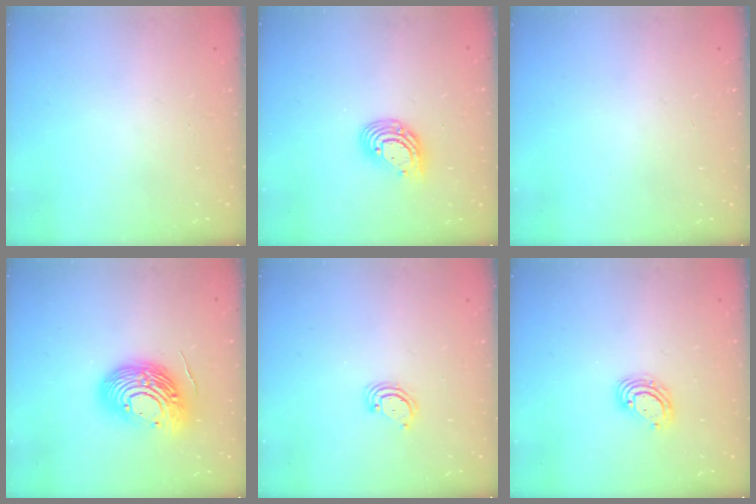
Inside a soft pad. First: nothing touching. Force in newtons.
{"total": 9.9, "press": 9.9, "slide": 1.1}
{"total": 0.0}
{"total": 17.3, "press": 17.3, "slide": 1.4}
{"total": 2.9, "press": 2.9, "slide": 0.3}
{"total": 5.7, "press": 5.6, "slide": 0.8}